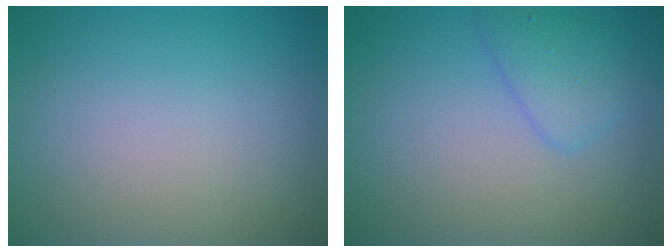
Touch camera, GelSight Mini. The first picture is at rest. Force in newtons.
{"total": 2.4, "press": 2.4, "slide": 0.2}